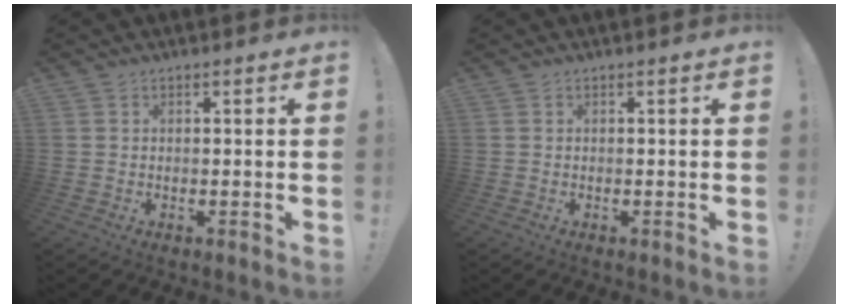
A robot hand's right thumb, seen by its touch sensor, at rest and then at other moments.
{"total": 0.0}